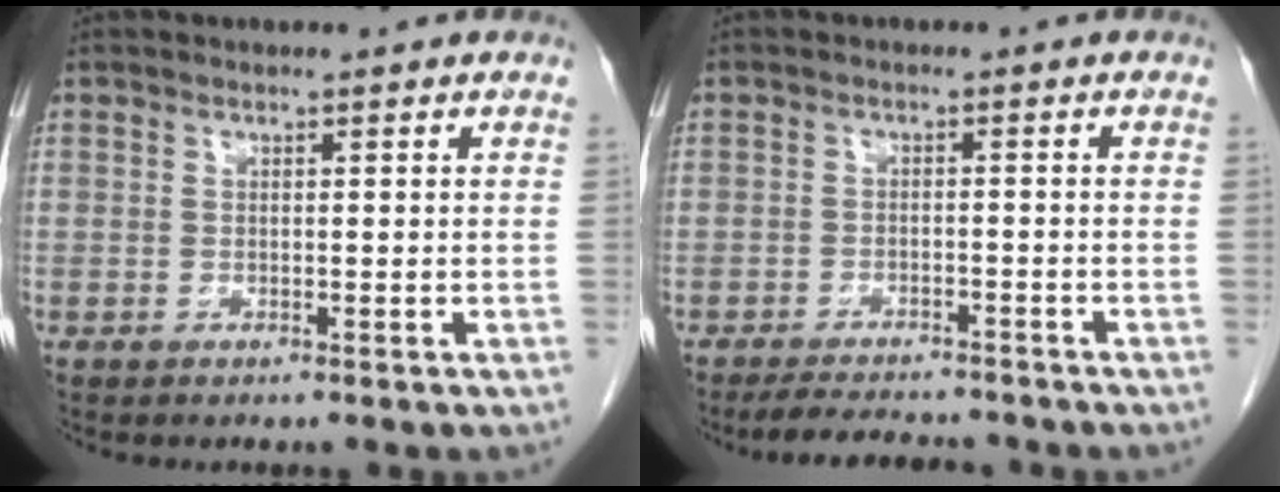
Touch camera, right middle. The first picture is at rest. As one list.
[{"total": 7.0, "force": [-6.4, 1.7, 2.3], "torque": [-0.032, -0.009, -0.095]}]